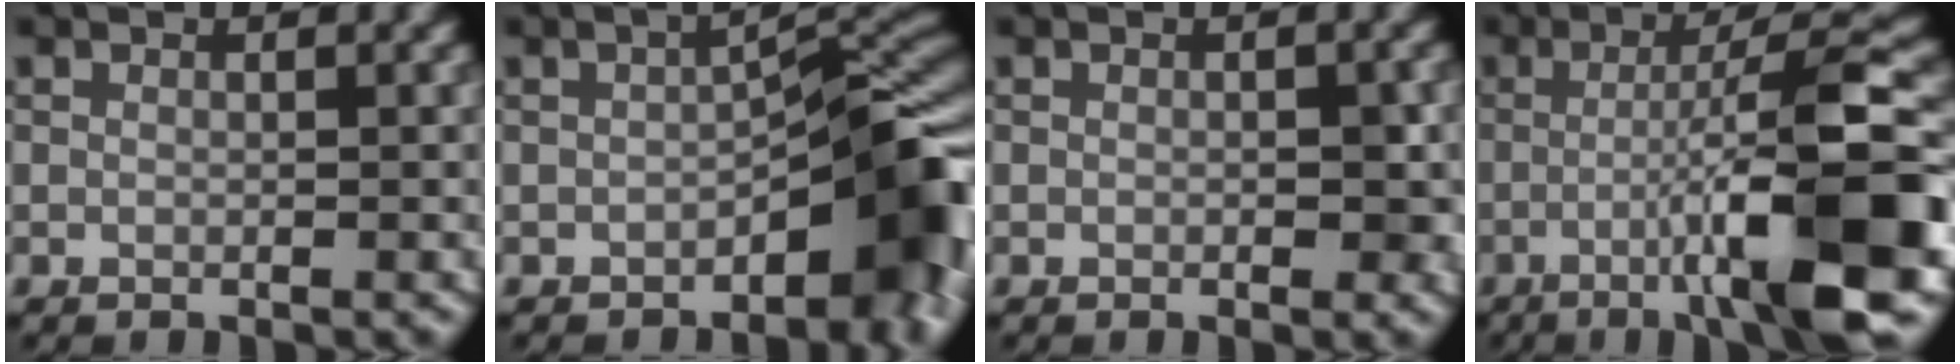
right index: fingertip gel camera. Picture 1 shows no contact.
{"total": 8.2, "force": [-3.0, 3.3, 6.9], "torque": [-0.064, 0.018, -0.053]}
{"total": 2.3, "force": [-0.4, 1.0, 2.0], "torque": [-0.021, 0.001, -0.005]}
{"total": 11.9, "force": [-3.1, 1.6, 11.4], "torque": [-0.154, 0.019, -0.049]}